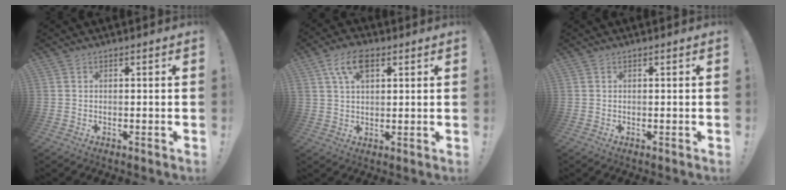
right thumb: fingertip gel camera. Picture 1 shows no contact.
{"total": 8.4, "force": [3.8, 4.5, 5.9], "torque": [-0.109, 0.006, 0.073]}
{"total": 0.0}